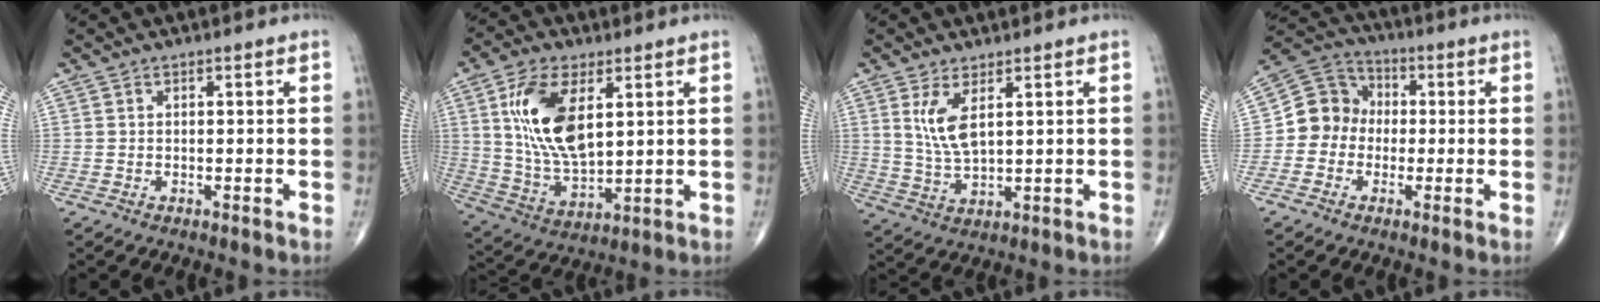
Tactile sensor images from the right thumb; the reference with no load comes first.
{"total": 15.2, "force": [4.6, 7.4, 12.5], "torque": [-0.238, -0.020, 0.094]}
{"total": 6.2, "force": [2.4, 2.2, 5.3], "torque": [-0.110, -0.019, 0.059]}
{"total": 8.9, "force": [-1.0, 8.0, 3.6], "torque": [-0.040, 0.036, -0.034]}